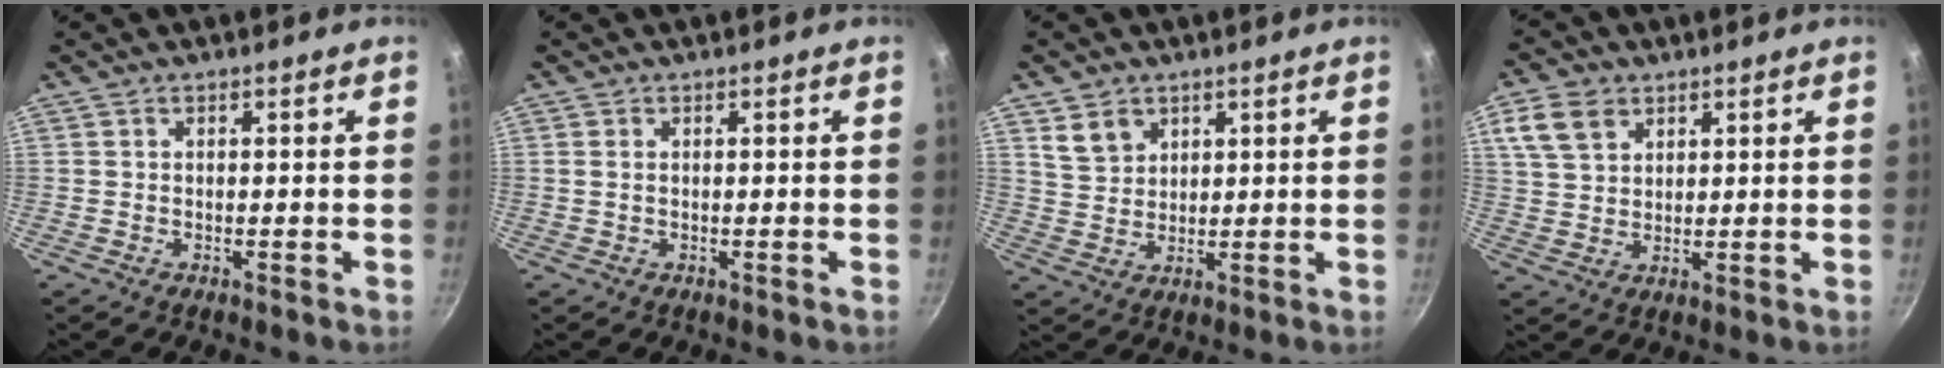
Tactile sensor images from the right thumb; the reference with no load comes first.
{"total": 0.7, "force": [0.2, 0.4, 0.6], "torque": [-0.012, 0.000, 0.002]}
{"total": 5.5, "force": [2.9, 4.2, 2.2], "torque": [-0.021, -0.006, 0.060]}
{"total": 7.7, "force": [3.8, 5.3, 4.0], "torque": [-0.066, 0.001, 0.074]}